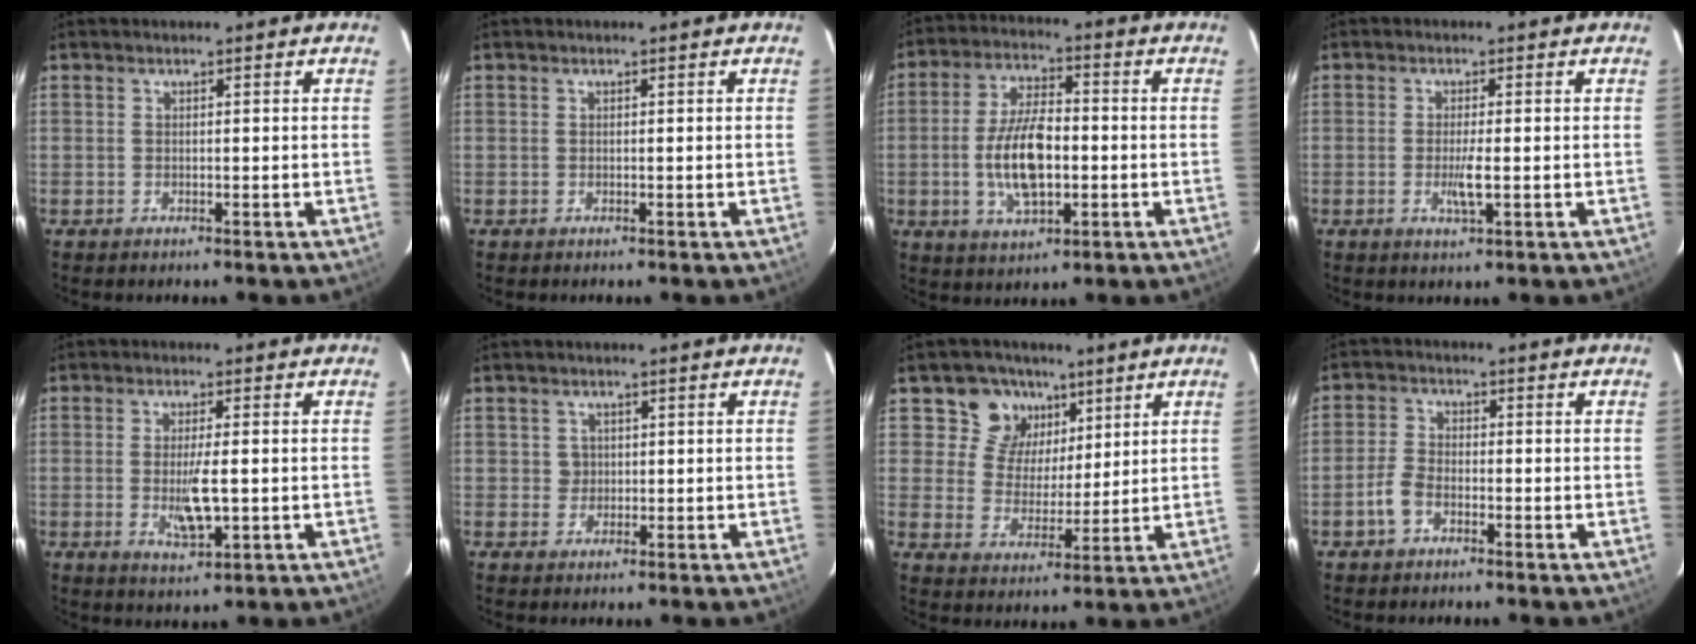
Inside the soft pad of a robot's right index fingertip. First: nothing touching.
{"total": 0.0}
{"total": 11.9, "force": [-2.0, 5.3, 10.5], "torque": [-0.210, 0.001, -0.033]}
{"total": 3.3, "force": [-0.7, 0.3, 3.2], "torque": [-0.060, -0.008, -0.013]}
{"total": 6.2, "force": [-1.0, 1.6, 5.9], "torque": [-0.106, -0.014, -0.012]}
{"total": 1.7, "force": [0.3, 1.7, 0.0], "torque": [0.008, 0.005, 0.005]}
{"total": 8.7, "force": [4.9, 7.0, 1.4], "torque": [-0.022, 0.000, 0.083]}
{"total": 3.8, "force": [-2.2, 2.2, 2.2], "torque": [-0.058, 0.008, -0.044]}